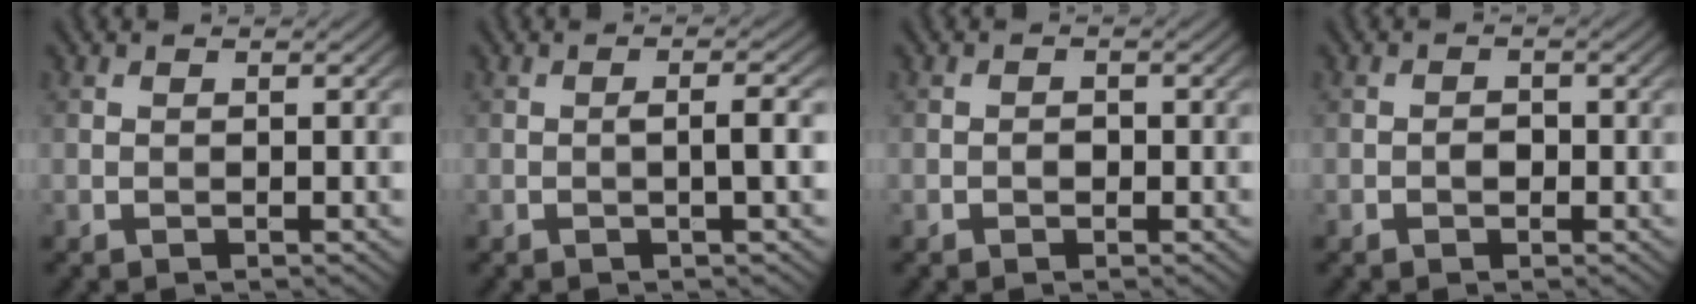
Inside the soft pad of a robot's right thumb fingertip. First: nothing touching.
{"total": 2.3, "force": [-0.2, 0.2, 2.3], "torque": [-0.040, 0.006, -0.007]}
{"total": 1.0, "force": [-0.4, 0.8, 0.5], "torque": [-0.008, -0.002, -0.010]}
{"total": 1.3, "force": [-0.4, 1.0, 0.7], "torque": [-0.012, -0.001, -0.012]}